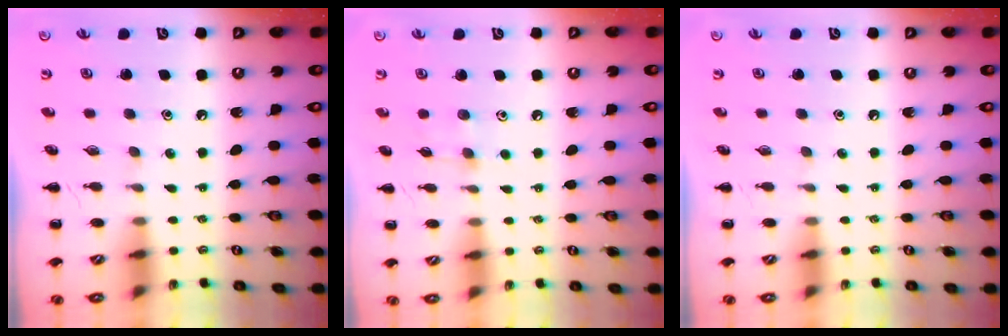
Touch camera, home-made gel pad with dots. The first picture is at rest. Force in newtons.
{"total": 3.2, "press": 3.1, "slide": 1.0}
{"total": 0.0}